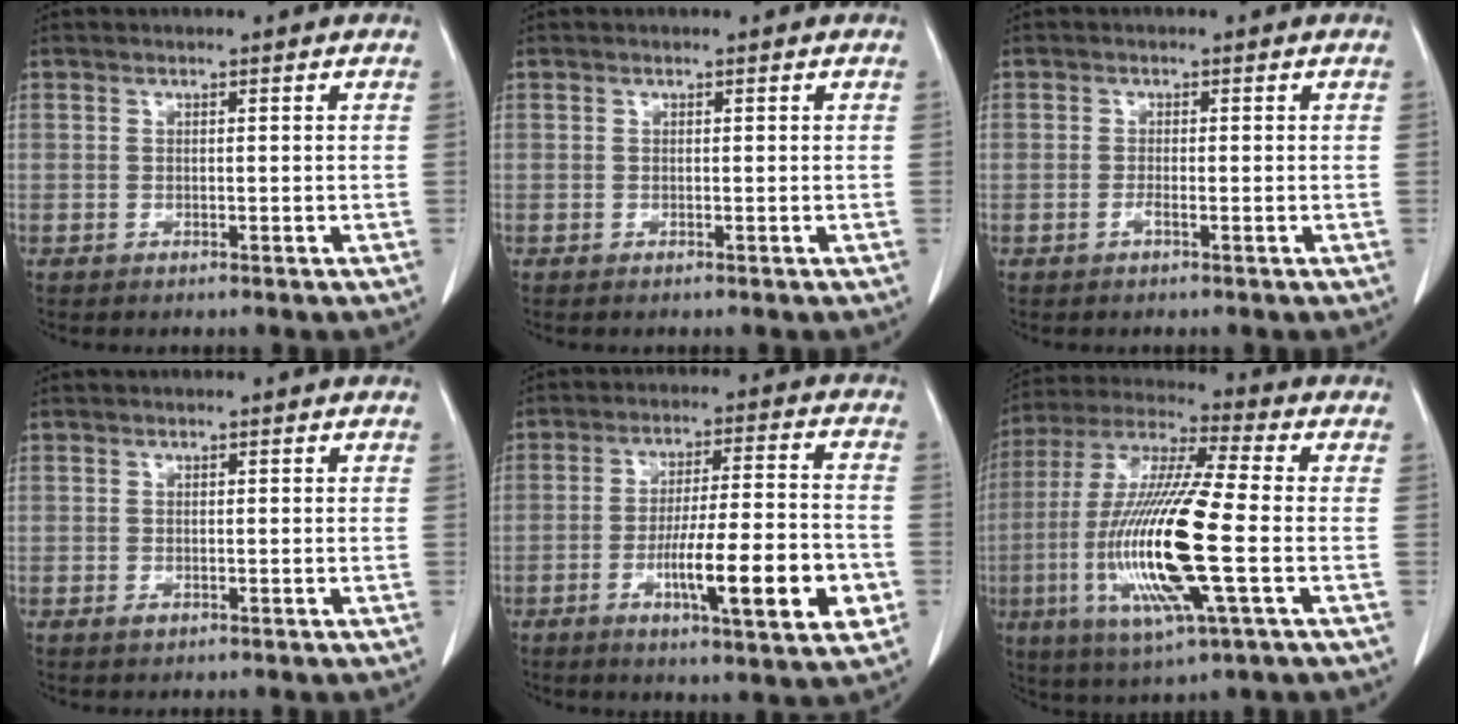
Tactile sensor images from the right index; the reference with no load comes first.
{"total": 0.0}
{"total": 0.8, "force": [-0.4, 0.1, 0.7], "torque": [-0.015, 0.000, -0.008]}
{"total": 0.7, "force": [-0.3, 0.5, 0.4], "torque": [-0.006, 0.000, -0.003]}
{"total": 14.9, "force": [-4.7, 1.7, 14.0], "torque": [-0.222, -0.005, -0.072]}
{"total": 19.1, "force": [-3.6, 1.5, 18.7], "torque": [-0.393, -0.015, -0.069]}